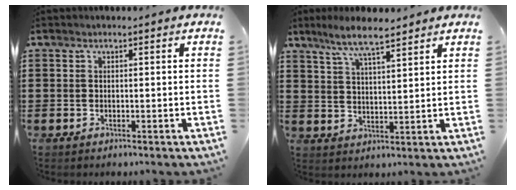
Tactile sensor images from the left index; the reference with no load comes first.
{"total": 6.6, "force": [5.4, 0.7, 3.7], "torque": [-0.086, -0.010, 0.097]}